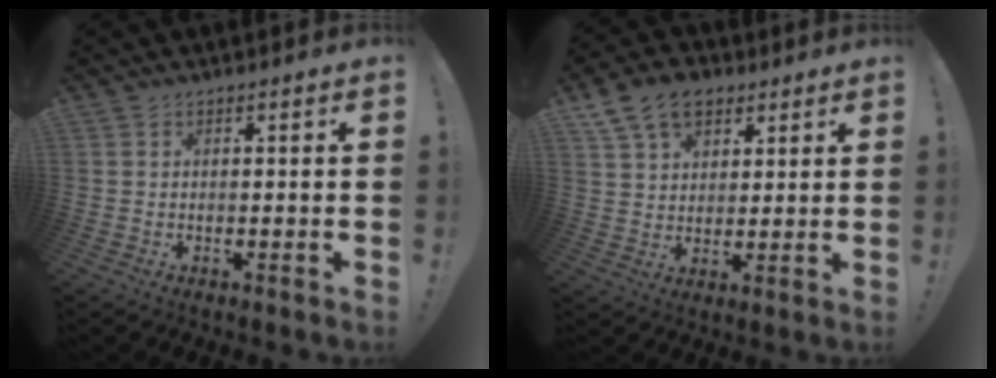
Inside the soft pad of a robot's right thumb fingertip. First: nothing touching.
{"total": 11.2, "force": [6.3, 7.6, 5.3], "torque": [-0.088, -0.020, 0.123]}